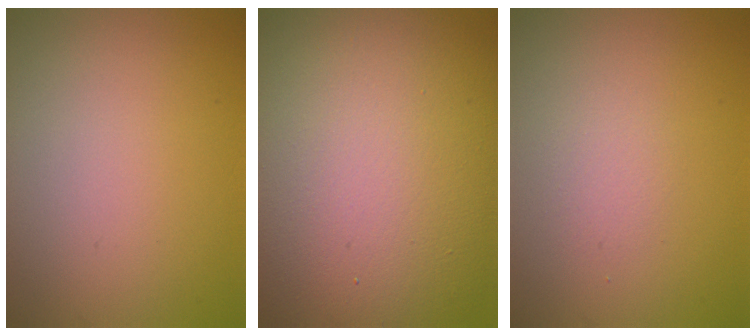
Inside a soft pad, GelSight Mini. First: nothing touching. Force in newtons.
{"total": 19.4, "press": 19.4, "slide": 0.9}
{"total": 1.1, "press": 1.1, "slide": 0.1}